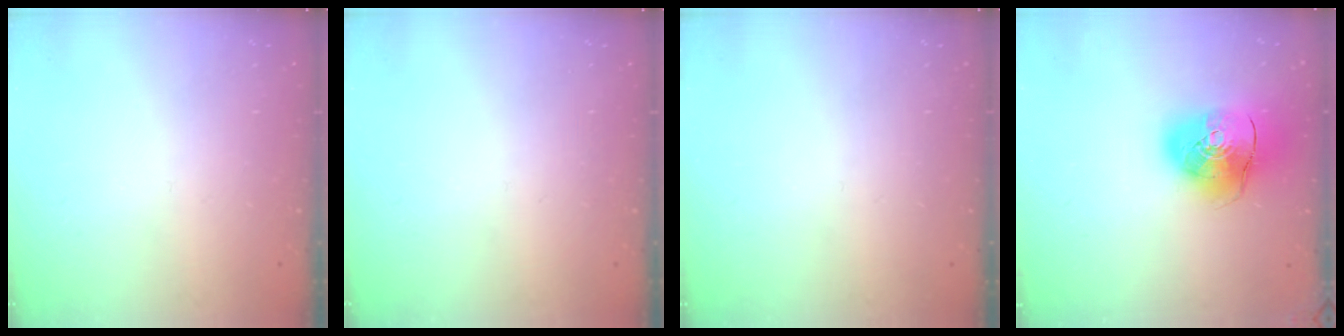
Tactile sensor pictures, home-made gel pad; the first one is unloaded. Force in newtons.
{"total": 0.0}
{"total": 0.0}
{"total": 13.7, "press": 13.5, "slide": 1.9}